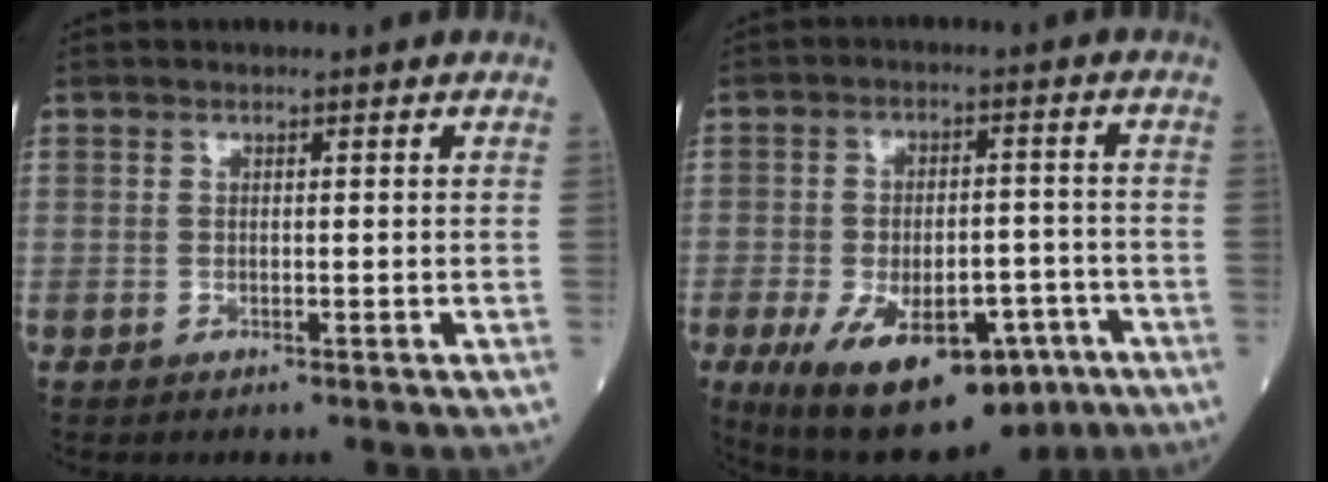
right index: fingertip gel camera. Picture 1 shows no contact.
{"total": 17.6, "force": [-9.6, 7.9, 12.4], "torque": [-0.193, -0.002, -0.136]}